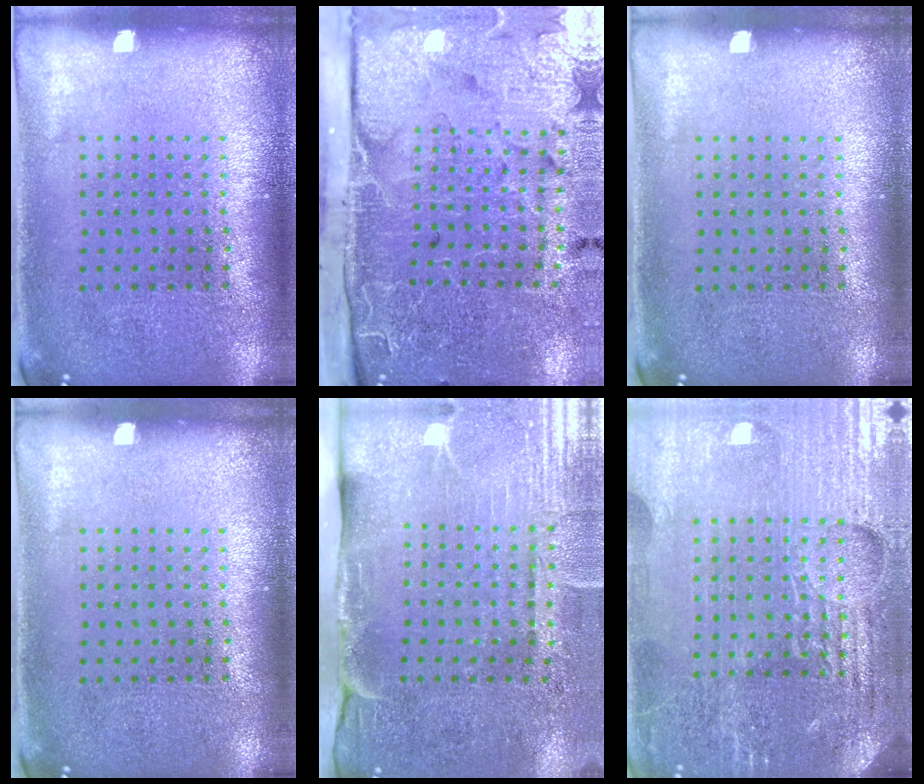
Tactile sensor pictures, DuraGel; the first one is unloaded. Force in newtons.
{"total": 5.0, "press": 4.0, "slide": 3.1}
{"total": 0.0}
{"total": 0.0}
{"total": 4.5, "press": 3.8, "slide": 2.4}
{"total": 4.7, "press": 4.5, "slide": 1.5}